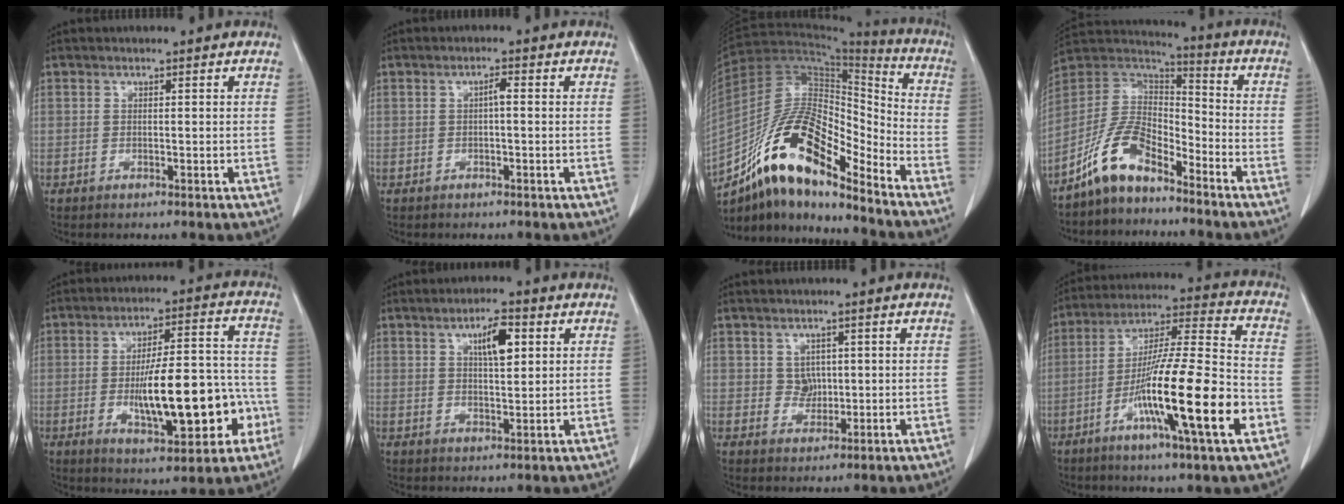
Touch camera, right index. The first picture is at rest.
{"total": 1.3, "force": [-0.1, 0.2, 1.3], "torque": [-0.022, 0.004, -0.001]}
{"total": 16.8, "force": [-11.5, 4.8, 11.2], "torque": [-0.203, 0.035, -0.200]}
{"total": 10.5, "force": [-7.4, 4.8, 5.7], "torque": [-0.127, 0.030, -0.147]}
{"total": 16.9, "force": [-4.0, 5.1, 15.6], "torque": [-0.238, 0.022, -0.051]}
{"total": 5.6, "force": [2.1, 1.6, 4.9], "torque": [-0.083, 0.004, 0.036]}
{"total": 2.6, "force": [0.5, 2.2, 1.2], "torque": [-0.017, 0.000, 0.011]}
{"total": 19.6, "force": [-7.1, 0.4, 18.2], "torque": [-0.317, -0.018, -0.125]}